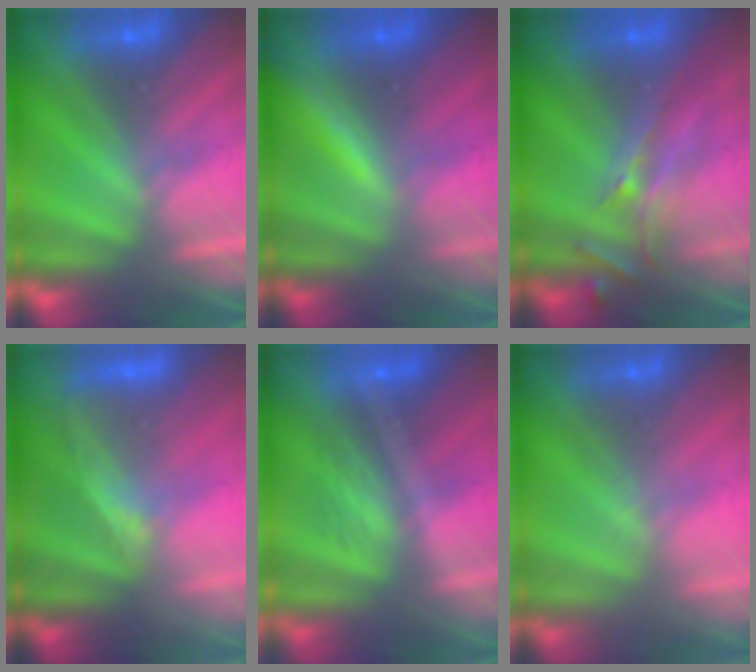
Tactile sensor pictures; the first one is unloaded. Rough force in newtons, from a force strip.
{"total": 1.9}
{"total": 2.6}
{"total": 2.1}
{"total": 1.9}
{"total": 2.3}